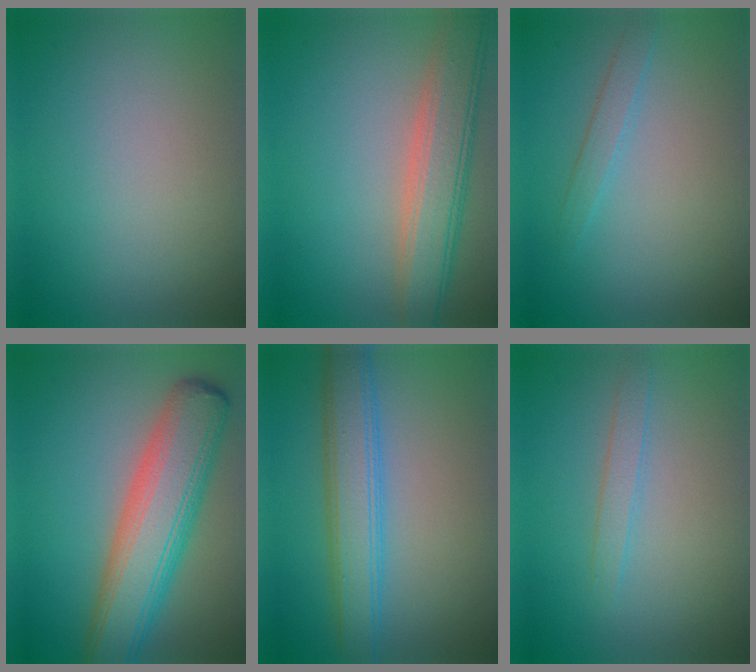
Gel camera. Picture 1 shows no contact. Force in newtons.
{"total": 6.2, "press": 6.2, "slide": 0.4}
{"total": 1.5, "press": 1.5, "slide": 0.1}
{"total": 9.3, "press": 9.3, "slide": 0.3}
{"total": 5.2, "press": 5.2, "slide": 0.1}
{"total": 1.5, "press": 1.5, "slide": 0.0}